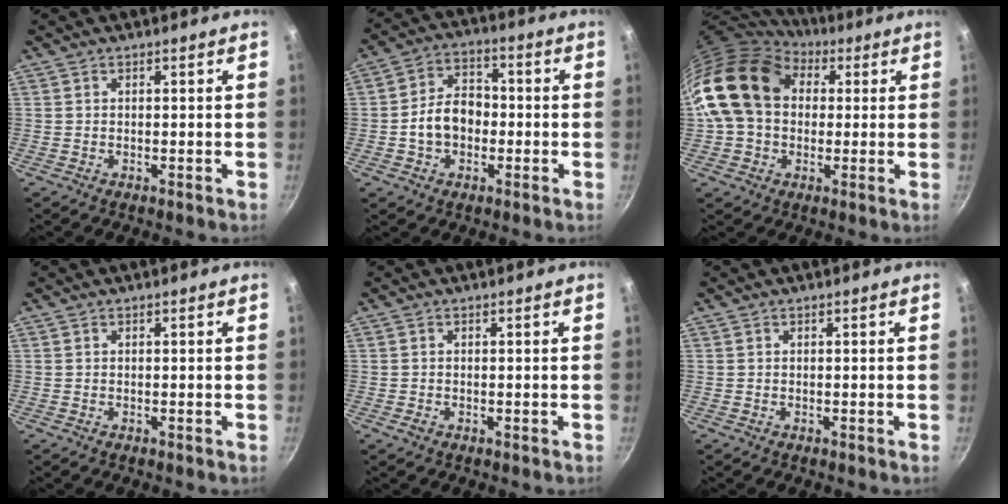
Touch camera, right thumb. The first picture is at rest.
{"total": 9.2, "force": [-1.5, 6.8, 5.9], "torque": [-0.071, 0.029, -0.034]}
{"total": 18.1, "force": [4.2, 13.7, 11.1], "torque": [-0.186, 0.027, 0.065]}
{"total": 0.0}
{"total": 0.7, "force": [-0.3, 0.5, 0.4], "torque": [-0.005, 0.000, -0.005]}
{"total": 0.0}